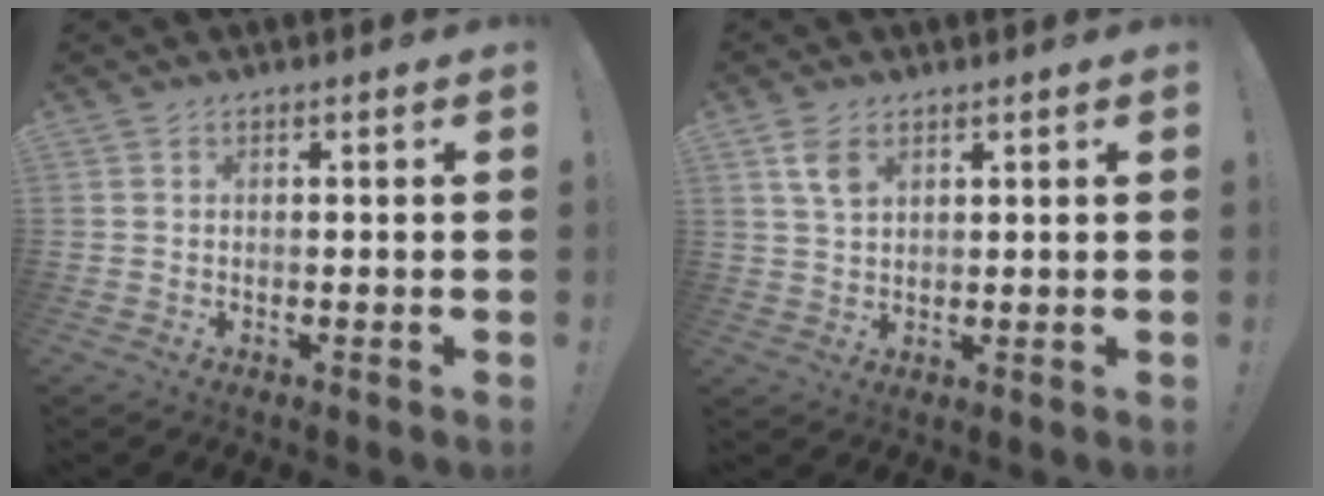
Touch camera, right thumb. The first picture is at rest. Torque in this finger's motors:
{"motor_torque": [0.11, 0.06, 0.52, 0.30, -0.05]}